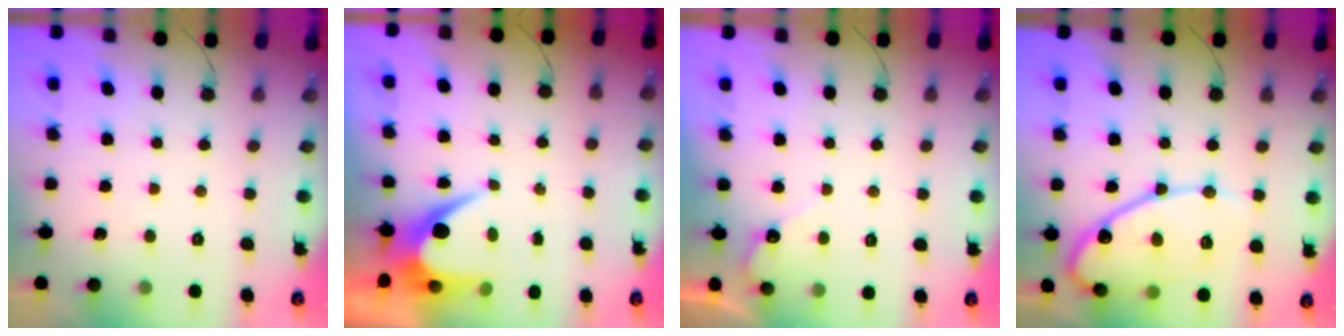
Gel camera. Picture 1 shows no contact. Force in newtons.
{"total": 6.8, "press": 6.8, "slide": 0.3}
{"total": 3.5, "press": 3.5, "slide": 0.2}
{"total": 14.4, "press": 14.3, "slide": 1.3}